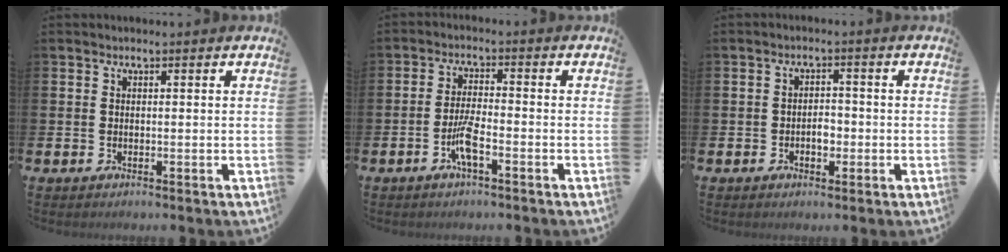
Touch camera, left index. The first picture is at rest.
{"total": 4.1, "force": [-1.9, 0.8, 3.6], "torque": [-0.082, 0.003, -0.037]}
{"total": 2.1, "force": [-0.7, 1.3, 1.5], "torque": [-0.020, 0.002, -0.016]}